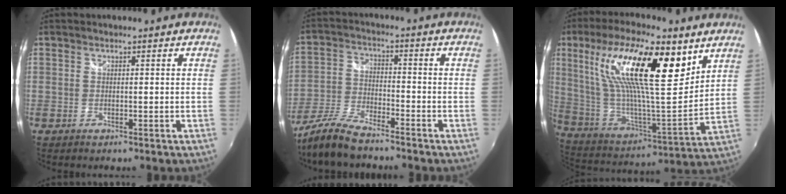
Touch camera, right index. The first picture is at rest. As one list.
[{"total": 9.9, "force": [-8.1, 2.5, 5.2], "torque": [-0.119, -0.009, -0.163]}, {"total": 26.6, "force": [13.3, 7.5, 21.8], "torque": [-0.393, 0.032, 0.237]}]